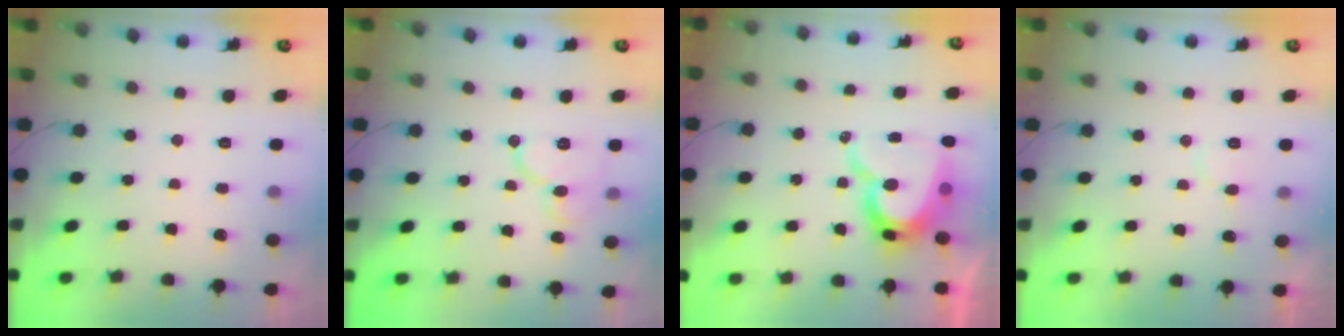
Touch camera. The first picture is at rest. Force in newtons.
{"total": 11.1, "press": 11.0, "slide": 1.5}
{"total": 15.3, "press": 15.2, "slide": 1.7}
{"total": 6.8, "press": 6.8, "slide": 0.4}